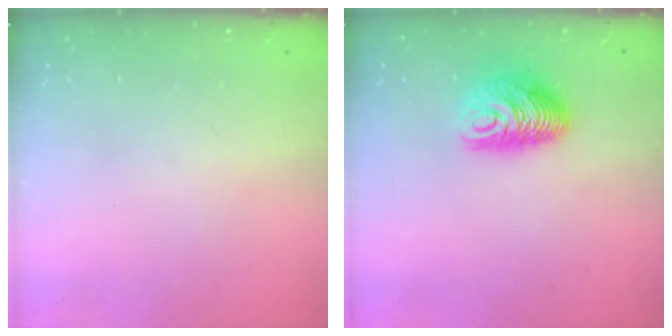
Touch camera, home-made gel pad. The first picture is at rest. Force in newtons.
{"total": 10.0, "press": 10.0, "slide": 0.5}